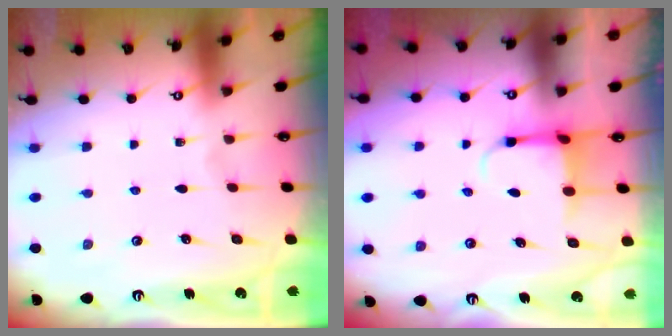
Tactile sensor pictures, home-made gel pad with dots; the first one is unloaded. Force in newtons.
{"total": 3.9, "press": 3.7, "slide": 1.3}